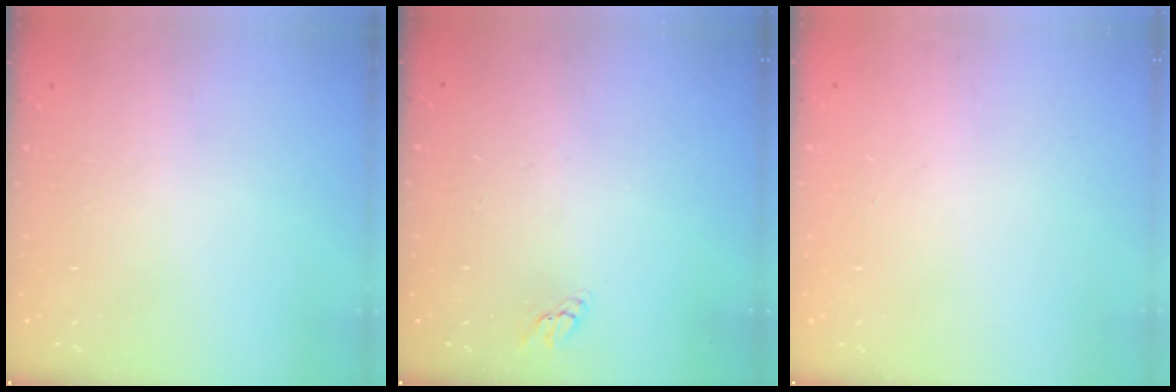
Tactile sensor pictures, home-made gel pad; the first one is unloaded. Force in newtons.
{"total": 2.7, "press": 2.7, "slide": 0.1}
{"total": 0.0}